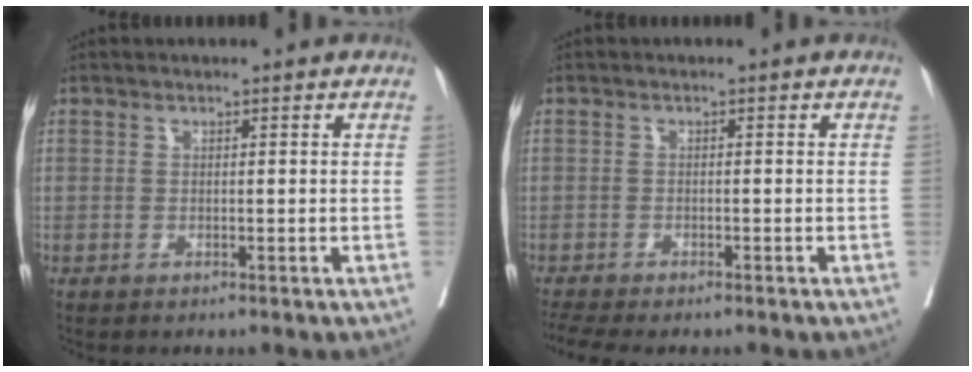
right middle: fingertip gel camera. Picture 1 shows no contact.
{"total": 4.9, "force": [-4.3, 0.8, 2.3], "torque": [-0.041, -0.006, -0.069]}